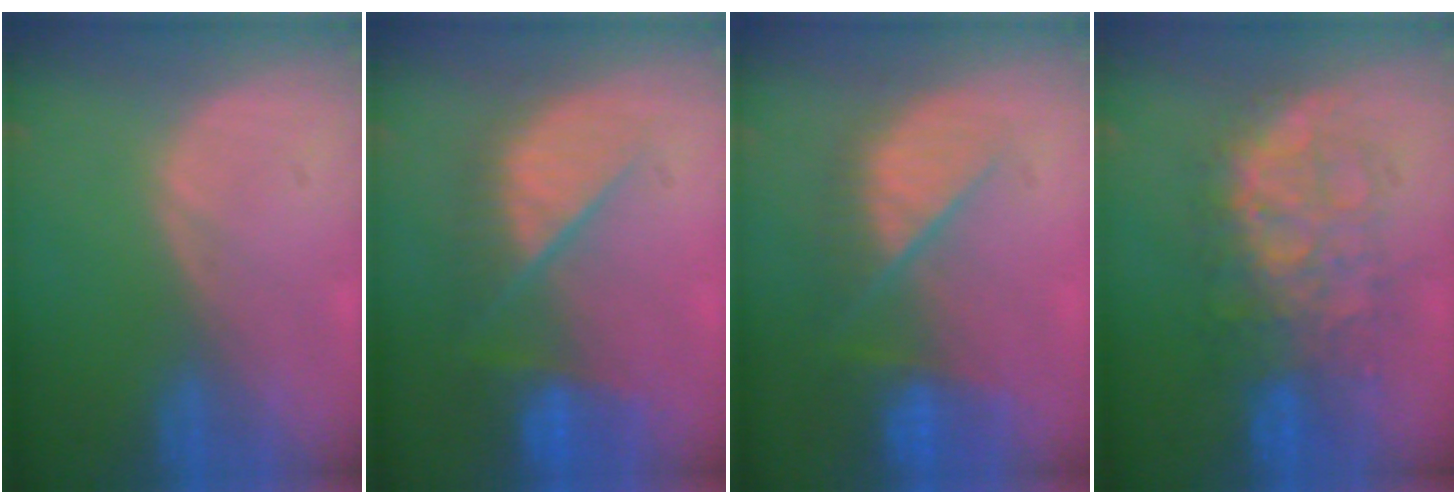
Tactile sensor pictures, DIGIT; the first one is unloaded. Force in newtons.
{"total": 9.4, "press": 8.2, "slide": 4.7}
{"total": 9.6, "press": 8.2, "slide": 5.1}
{"total": 8.9, "press": 8.9, "slide": 0.5}